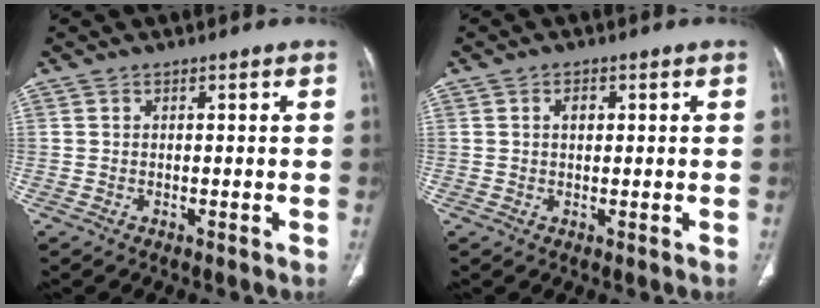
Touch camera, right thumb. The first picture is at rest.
{"total": 1.9, "force": [0.5, 1.2, 1.3], "torque": [-0.019, 0.002, 0.008]}